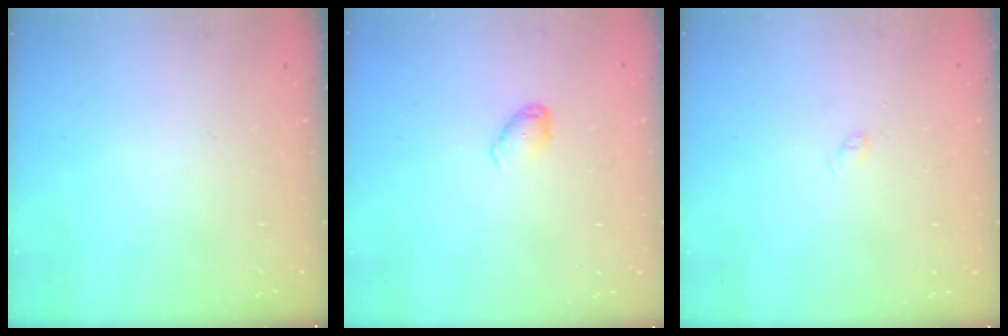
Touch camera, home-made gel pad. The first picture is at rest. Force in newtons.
{"total": 5.1, "press": 5.1, "slide": 0.6}
{"total": 2.4, "press": 2.3, "slide": 0.3}